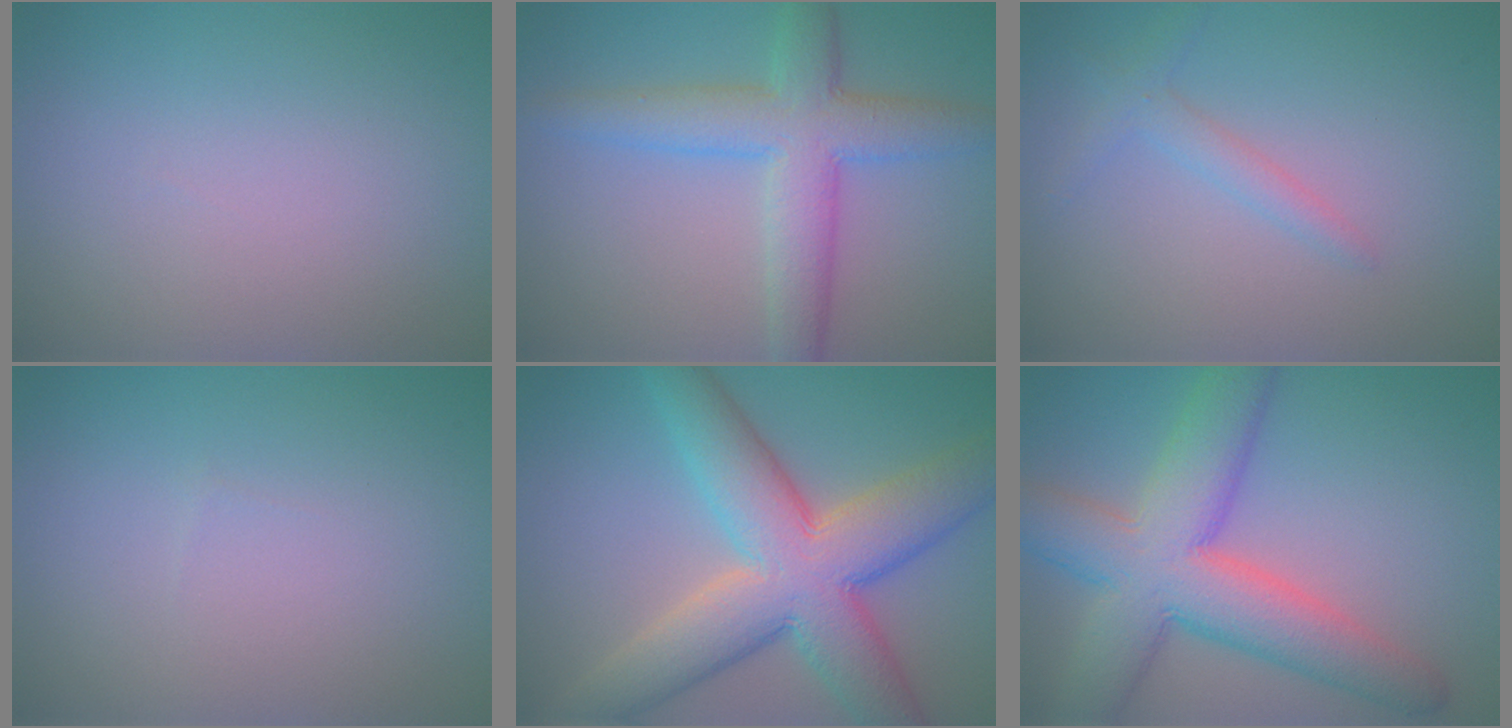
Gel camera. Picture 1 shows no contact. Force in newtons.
{"total": 6.0, "press": 6.0, "slide": 0.1}
{"total": 1.7, "press": 1.7, "slide": 0.1}
{"total": 0.0}
{"total": 11.3, "press": 11.3, "slide": 0.3}
{"total": 10.3, "press": 10.3, "slide": 0.3}